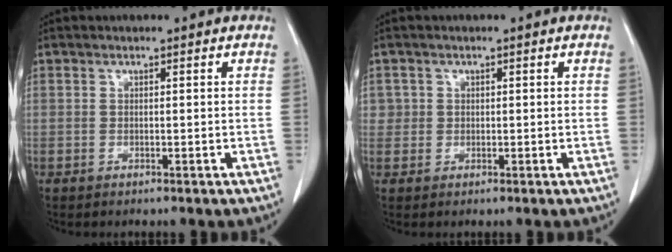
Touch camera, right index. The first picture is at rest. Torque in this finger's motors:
{"motor_torque": [0.04, -0.03, 0.07, 0.02]}